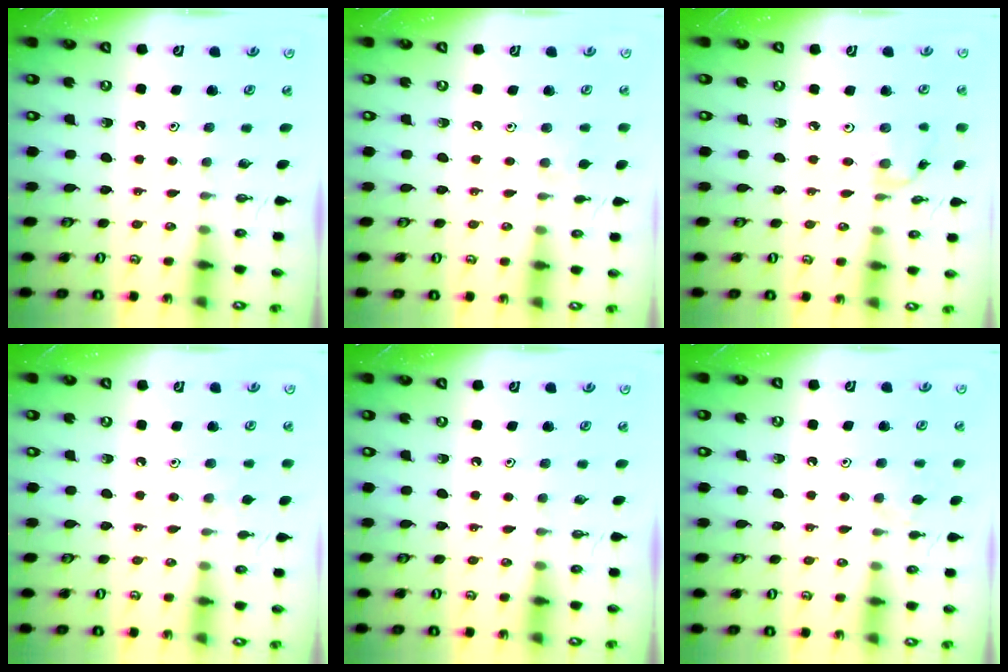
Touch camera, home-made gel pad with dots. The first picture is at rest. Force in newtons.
{"total": 6.1, "press": 6.1, "slide": 0.8}
{"total": 2.6, "press": 2.6, "slide": 0.3}
{"total": 3.3, "press": 3.3, "slide": 0.6}
{"total": 0.0}
{"total": 3.8, "press": 3.8, "slide": 0.7}